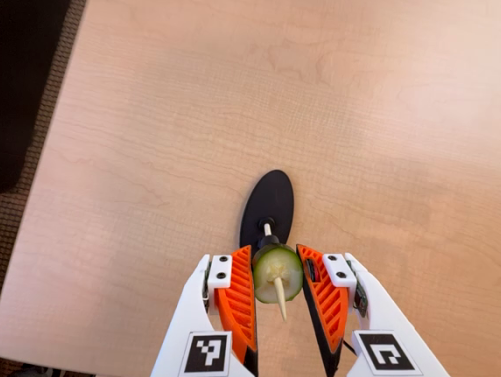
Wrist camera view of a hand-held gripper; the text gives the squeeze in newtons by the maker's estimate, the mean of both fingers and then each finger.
{"total": 9.6, "left": 9.9, "right": 9.3}